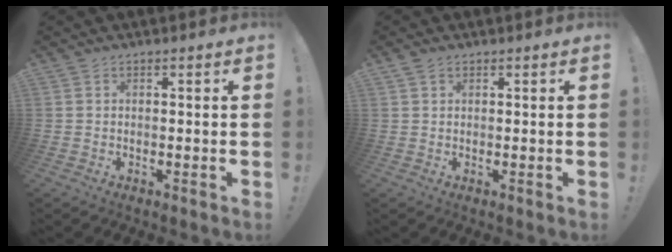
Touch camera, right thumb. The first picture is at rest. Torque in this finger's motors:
{"motor_torque": [-0.03, -0.03, 0.07, 0.08, -0.08]}